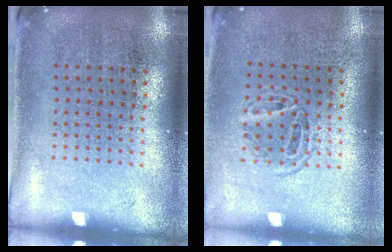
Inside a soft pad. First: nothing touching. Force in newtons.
{"total": 1.3, "press": 1.1, "slide": 0.7}